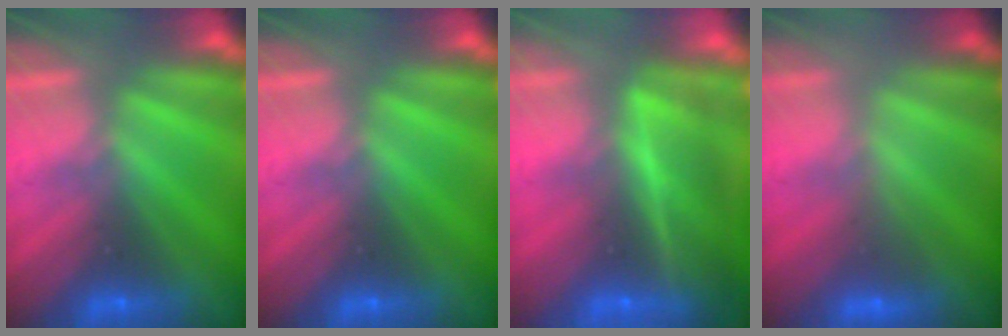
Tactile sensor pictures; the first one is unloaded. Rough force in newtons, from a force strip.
{"total": 0.0}
{"total": 7.8}
{"total": 2.2}